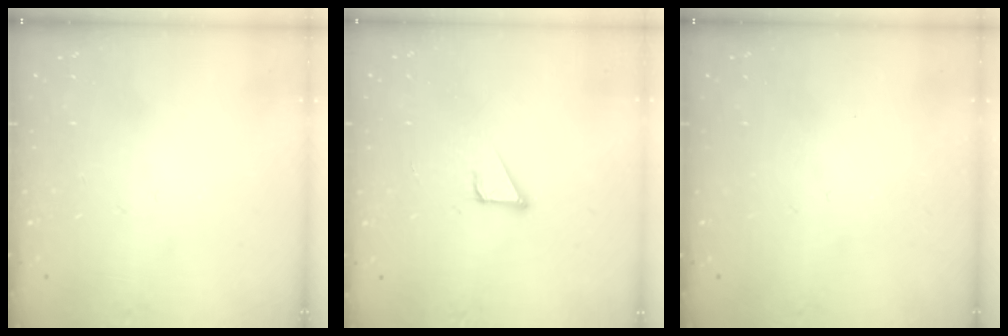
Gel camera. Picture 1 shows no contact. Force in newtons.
{"total": 2.1, "press": 2.1, "slide": 0.0}
{"total": 0.0}